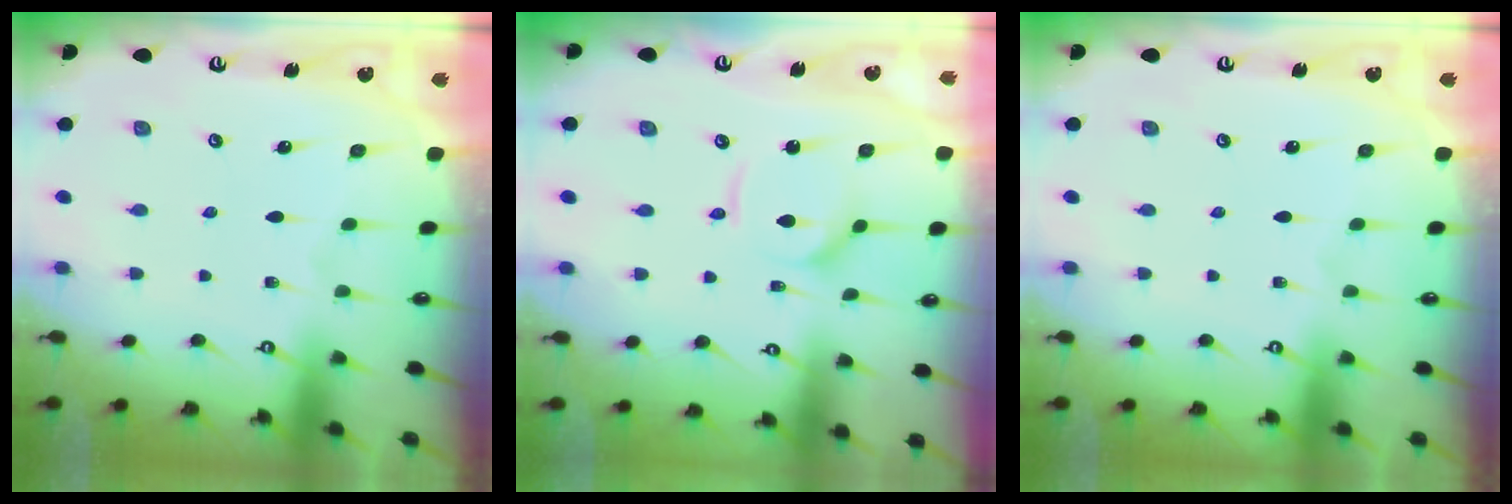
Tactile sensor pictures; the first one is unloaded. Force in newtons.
{"total": 5.6, "press": 5.6, "slide": 0.6}
{"total": 0.0}